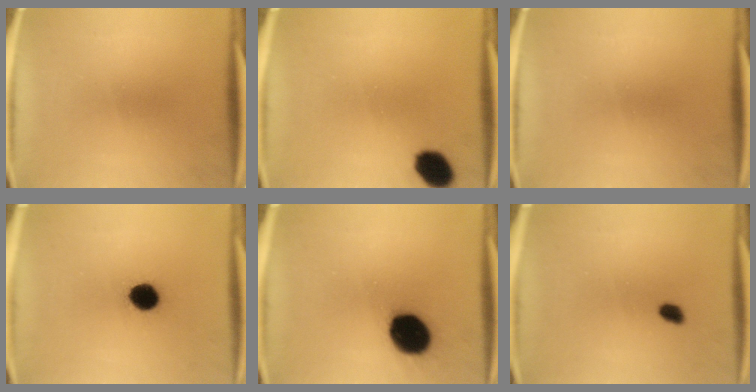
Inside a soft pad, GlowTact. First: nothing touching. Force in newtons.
{"total": 7.1}
{"total": 0.0}
{"total": 6.9}
{"total": 15.0}
{"total": 1.4}